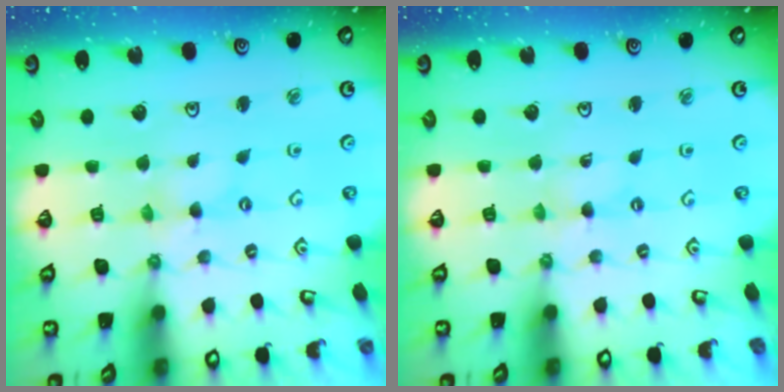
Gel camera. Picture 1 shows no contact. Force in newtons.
{"total": 0.0}